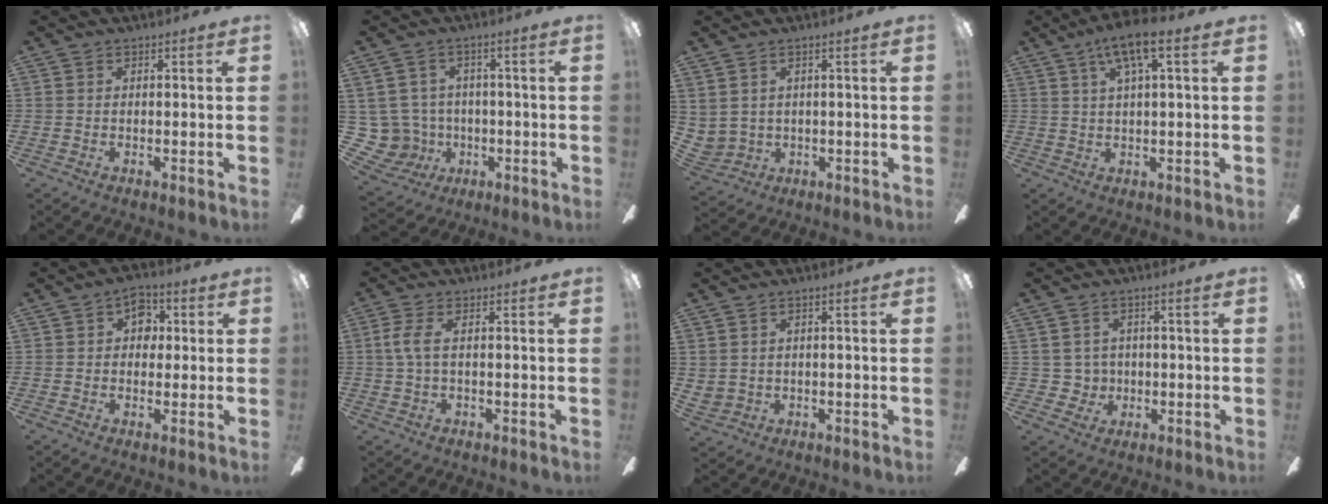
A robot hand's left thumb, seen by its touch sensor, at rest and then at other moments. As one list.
[{"total": 8.1, "force": [0.0, 7.9, 1.6], "torque": [-0.085, 0.000, 0.010]}, {"total": 3.2, "force": [2.2, 2.4, 0.2], "torque": [-0.017, -0.010, 0.042]}, {"total": 8.1, "force": [4.1, 1.9, 6.7], "torque": [-0.116, -0.008, 0.069]}, {"total": 5.9, "force": [1.6, 4.5, 3.4], "torque": [-0.034, 0.004, 0.022]}, {"total": 4.5, "force": [0.3, 1.5, 4.2], "torque": [-0.095, 0.000, 0.001]}, {"total": 1.9, "force": [1.2, 1.4, 0.3], "torque": [-0.009, -0.001, 0.022]}, {"total": 3.9, "force": [0.8, 3.8, 0.1], "torque": [-0.010, 0.003, 0.015]}]